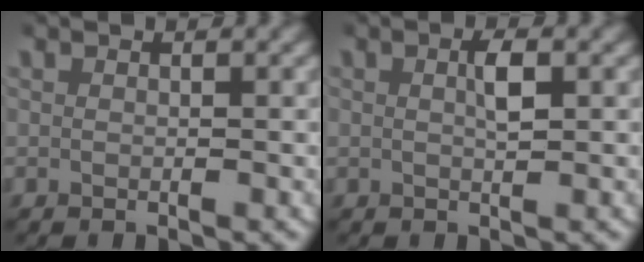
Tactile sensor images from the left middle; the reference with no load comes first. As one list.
[{"total": 1.8, "force": [0.3, 0.4, 1.7], "torque": [-0.028, -0.001, 0.006]}]